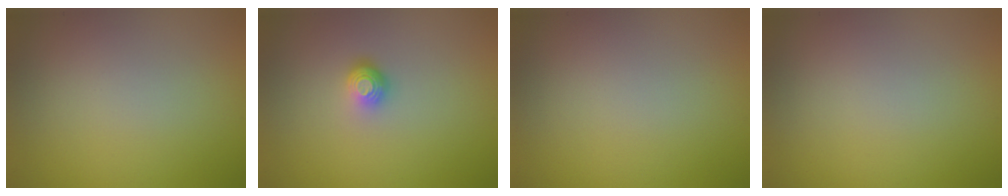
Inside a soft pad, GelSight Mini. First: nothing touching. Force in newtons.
{"total": 1.8, "press": 1.2, "slide": 1.3}
{"total": 0.0}
{"total": 0.0}